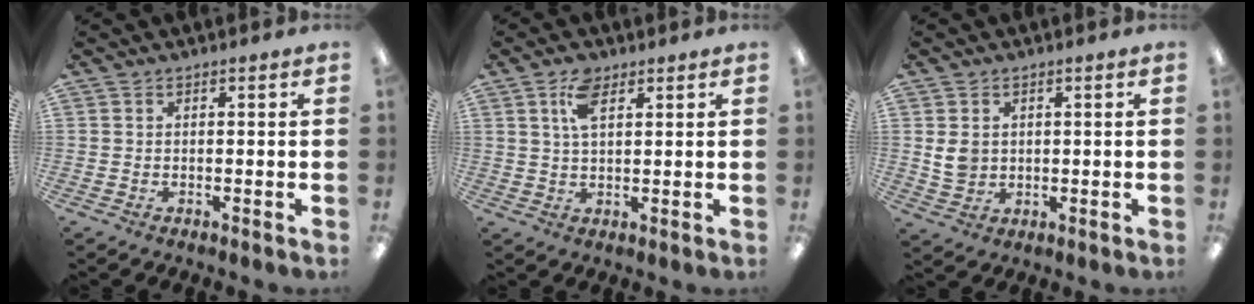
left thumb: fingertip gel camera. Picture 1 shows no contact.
{"total": 6.4, "force": [3.4, 3.1, 4.4], "torque": [-0.089, 0.003, 0.059]}
{"total": 4.3, "force": [0.9, 3.7, 2.1], "torque": [-0.027, 0.001, 0.016]}